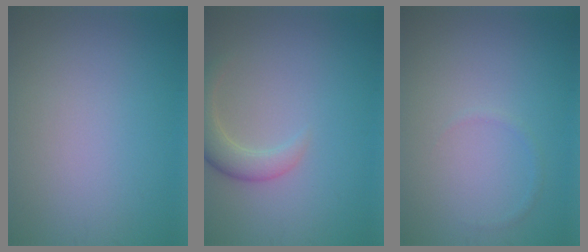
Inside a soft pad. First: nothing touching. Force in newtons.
{"total": 3.2, "press": 3.2, "slide": 0.3}
{"total": 0.5, "press": 0.5, "slide": 0.0}